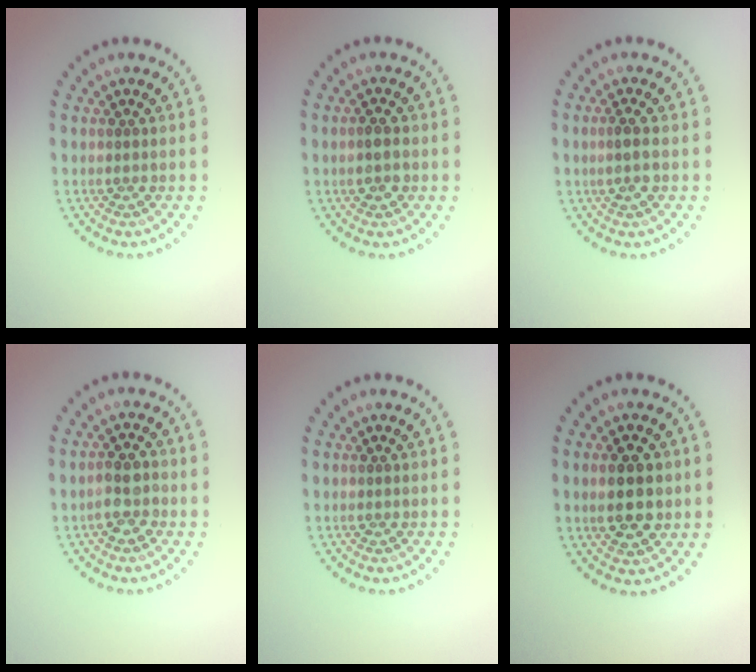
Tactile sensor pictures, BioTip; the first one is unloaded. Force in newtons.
{"total": 1.8, "press": 1.8, "slide": 0.0}
{"total": 1.6, "press": 1.5, "slide": 0.5}
{"total": 2.2, "press": 2.1, "slide": 0.6}
{"total": 0.0}
{"total": 4.0, "press": 4.0, "slide": 0.4}